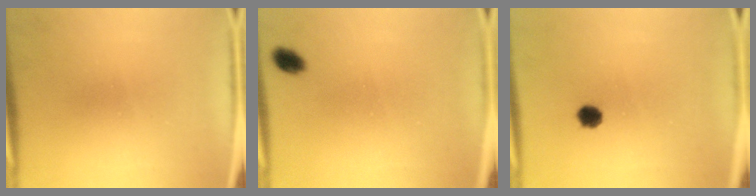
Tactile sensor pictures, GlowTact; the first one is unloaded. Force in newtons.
{"total": 2.2}
{"total": 2.9}